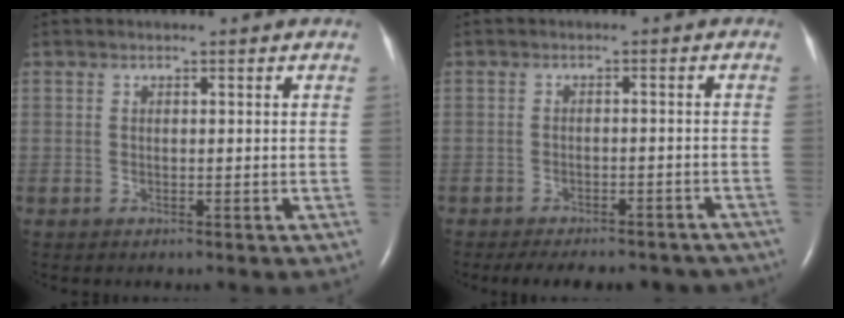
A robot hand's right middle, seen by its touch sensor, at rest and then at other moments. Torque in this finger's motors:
{"motor_torque": [0.17, -0.14, 0.06, 0.04]}